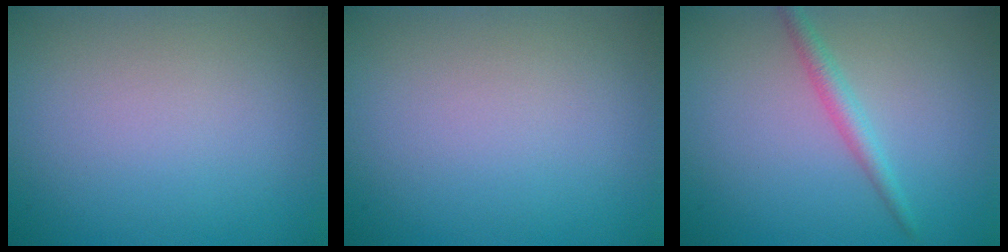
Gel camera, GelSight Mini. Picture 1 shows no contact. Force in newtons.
{"total": 0.0}
{"total": 1.9, "press": 1.9, "slide": 0.0}